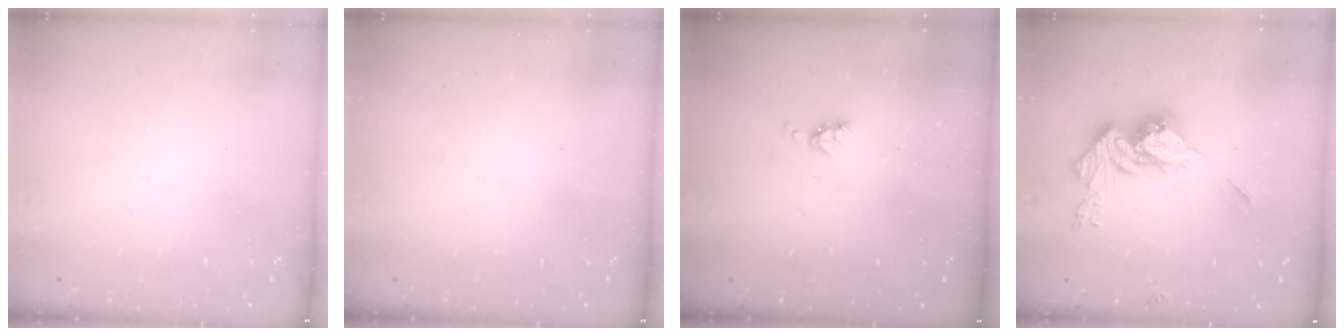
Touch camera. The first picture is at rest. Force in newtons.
{"total": 0.0}
{"total": 4.0, "press": 3.9, "slide": 0.6}
{"total": 14.5, "press": 14.5, "slide": 0.8}